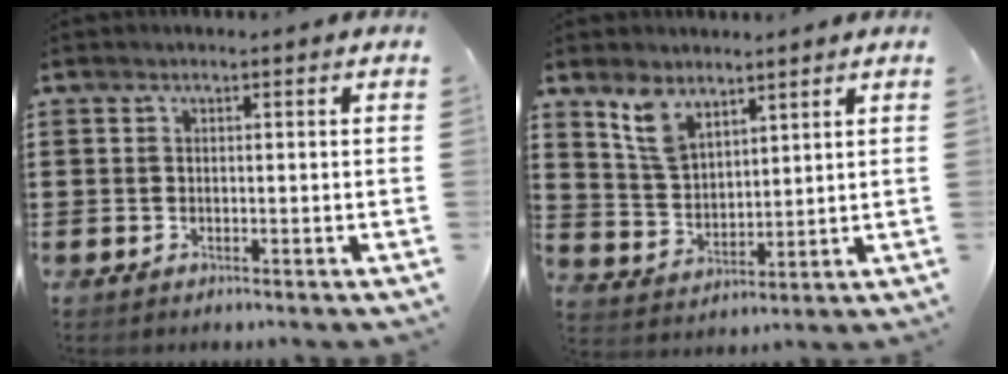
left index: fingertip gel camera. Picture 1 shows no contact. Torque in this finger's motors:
{"motor_torque": [0.01, -0.18, -0.37, -0.14]}